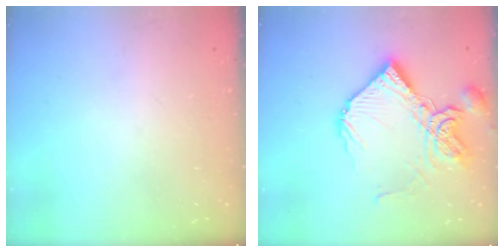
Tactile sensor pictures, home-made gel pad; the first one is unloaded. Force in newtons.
{"total": 15.6, "press": 15.5, "slide": 1.8}